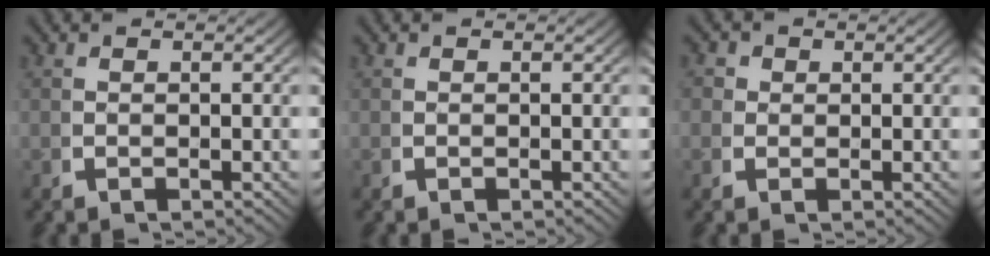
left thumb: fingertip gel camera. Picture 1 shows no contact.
{"total": 0.0}
{"total": 1.9, "force": [0.6, 1.8, 0.5], "torque": [-0.011, -0.006, 0.007]}